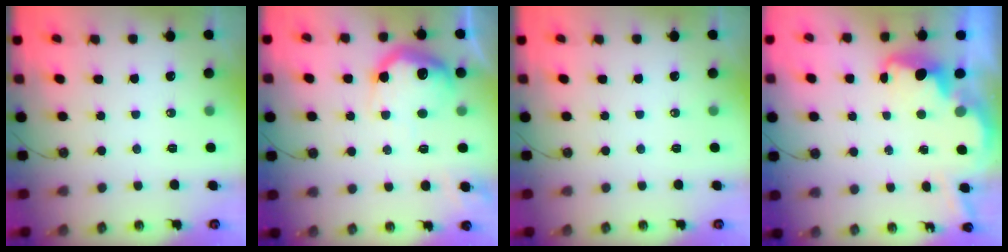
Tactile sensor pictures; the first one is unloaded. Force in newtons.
{"total": 18.1, "press": 18.0, "slide": 1.3}
{"total": 0.0}
{"total": 3.9, "press": 3.8, "slide": 0.7}